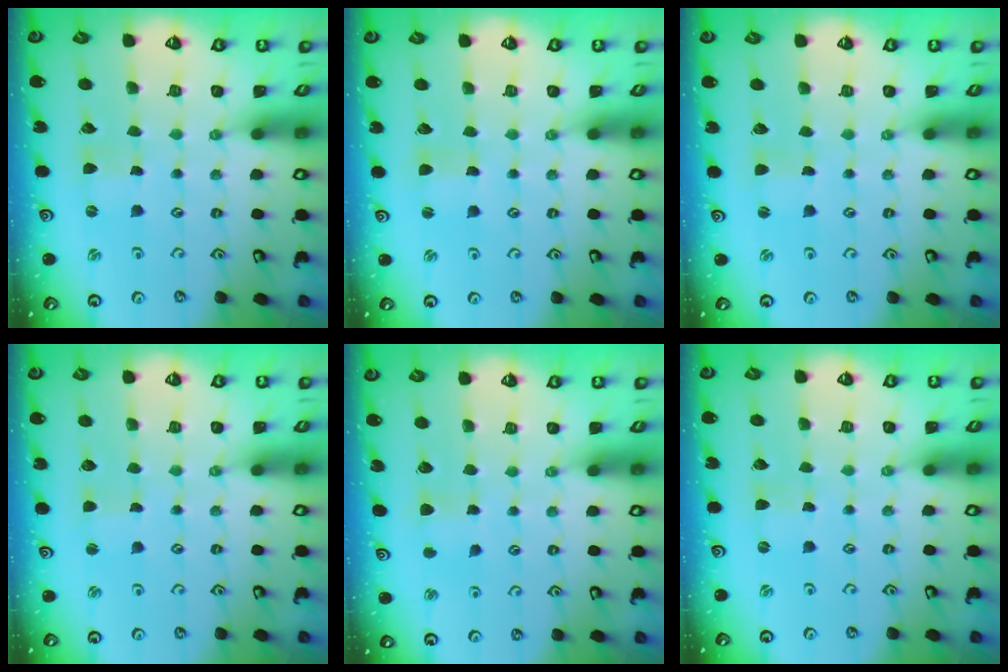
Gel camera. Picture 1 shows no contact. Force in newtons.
{"total": 1.2, "press": 1.1, "slide": 0.3}
{"total": 0.9, "press": 0.9, "slide": 0.0}
{"total": 1.4, "press": 1.3, "slide": 0.3}
{"total": 4.7, "press": 4.6, "slide": 0.7}
{"total": 0.0}